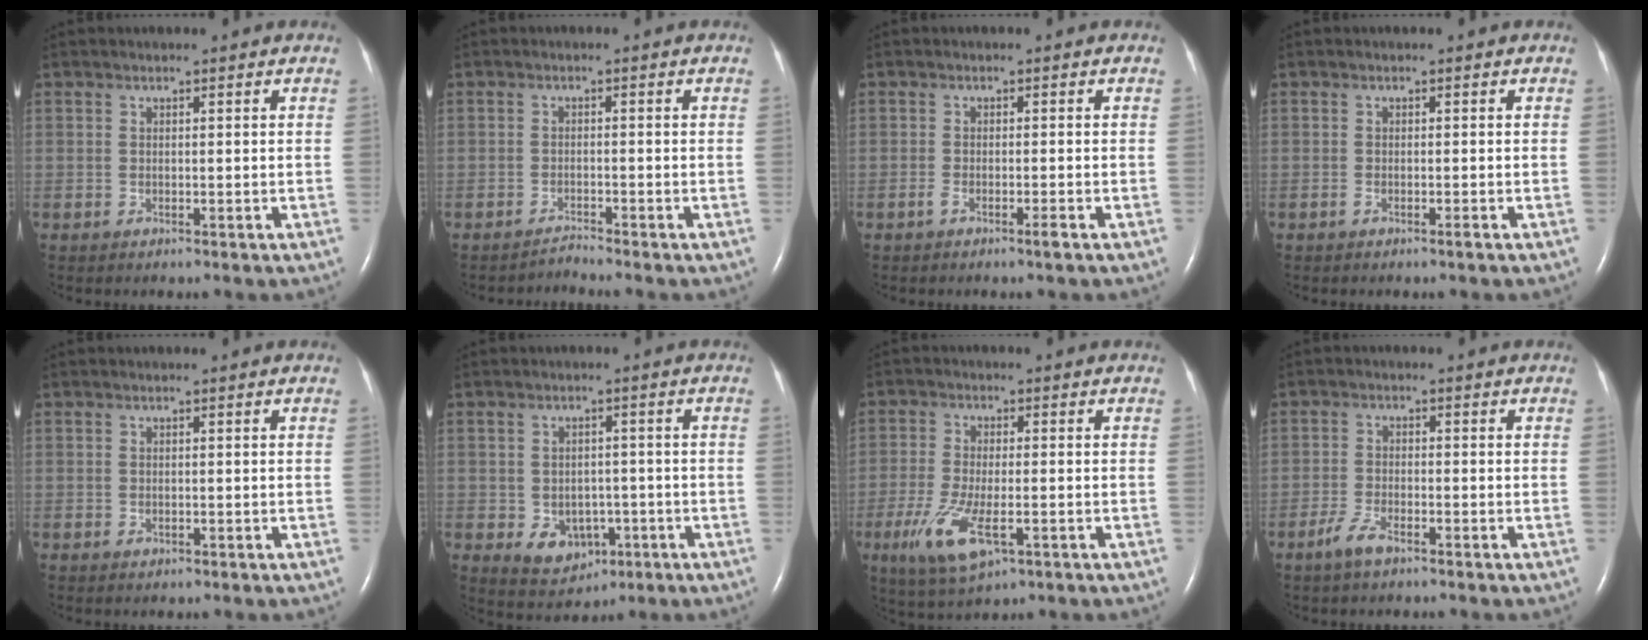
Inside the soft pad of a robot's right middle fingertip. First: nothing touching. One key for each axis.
{"total": 1.5, "fx": -1.3, "fy": -0.6, "fz": -0.4, "tx": 0.008, "ty": -0.010, "tz": -0.021}
{"total": 1.7, "fx": -1.1, "fy": -0.1, "fz": 1.3, "tx": -0.029, "ty": -0.003, "tz": -0.022}
{"total": 0.8, "fx": -0.6, "fy": 0.0, "fz": 0.5, "tx": -0.013, "ty": -0.001, "tz": -0.010}
{"total": 0.0}
{"total": 6.0, "fx": -1.9, "fy": 4.6, "fz": 3.2, "tx": -0.056, "ty": 0.007, "tz": -0.014}
{"total": 8.7, "fx": -3.5, "fy": 2.7, "fz": 7.5, "tx": -0.159, "ty": -0.023, "tz": -0.055}
{"total": 3.2, "fx": -2.4, "fy": 0.7, "fz": 2.1, "tx": -0.049, "ty": -0.002, "tz": -0.049}